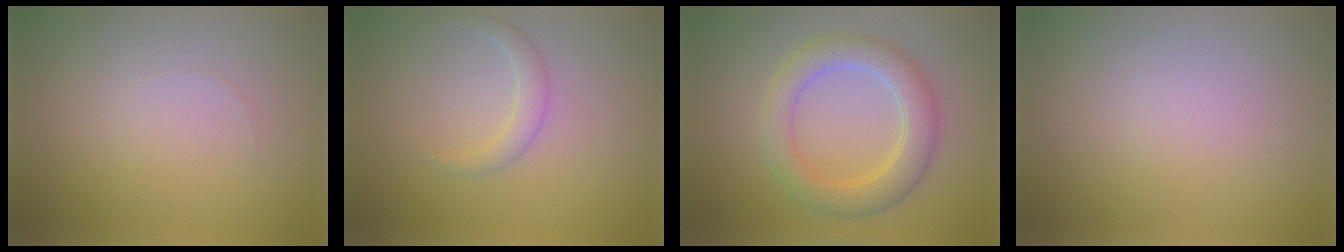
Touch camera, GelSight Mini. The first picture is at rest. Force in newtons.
{"total": 1.6, "press": 1.6, "slide": 0.2}
{"total": 4.3, "press": 4.3, "slide": 0.1}
{"total": 0.0}